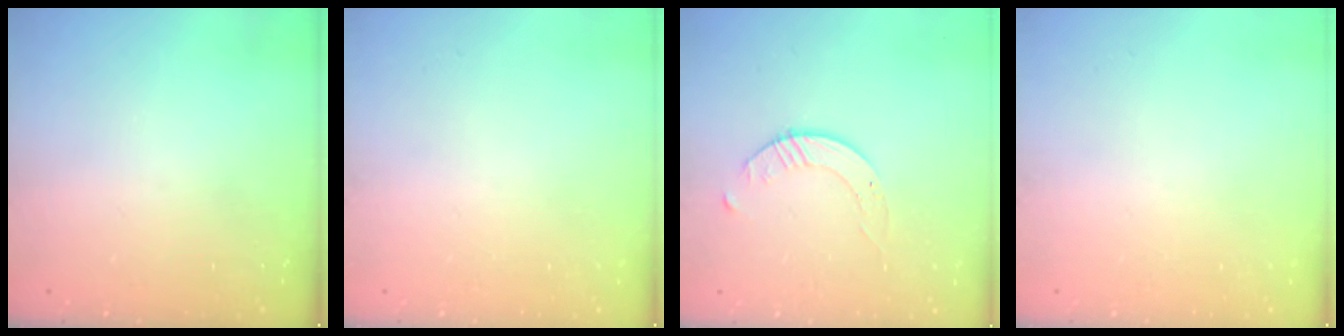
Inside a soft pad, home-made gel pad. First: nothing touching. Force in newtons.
{"total": 0.0}
{"total": 2.8, "press": 2.8, "slide": 0.3}
{"total": 0.0}